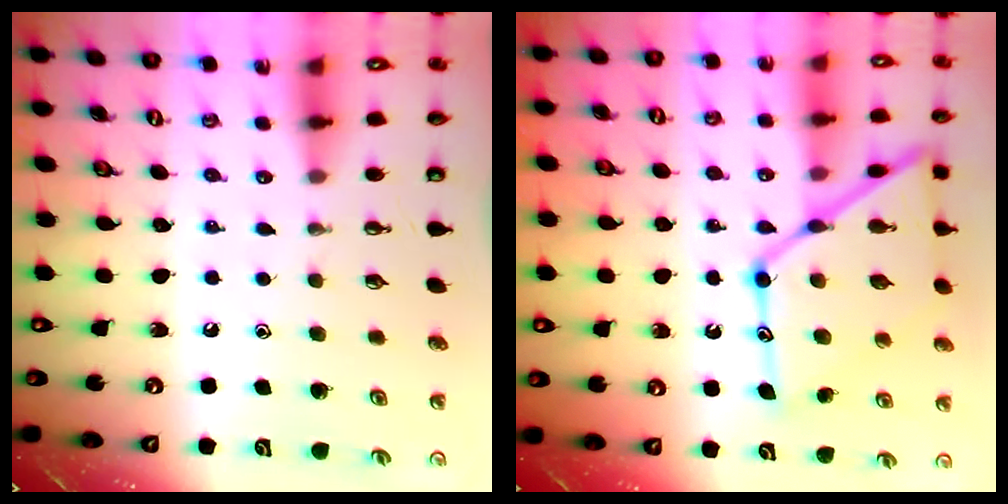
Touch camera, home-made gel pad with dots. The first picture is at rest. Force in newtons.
{"total": 19.7, "press": 19.7, "slide": 1.6}